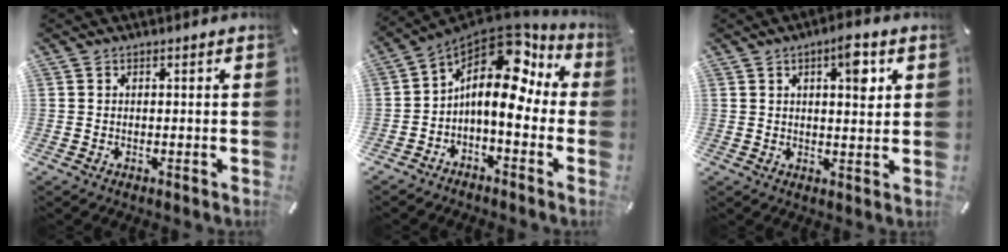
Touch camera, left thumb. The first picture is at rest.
{"total": 14.3, "force": [4.0, 7.5, 11.5], "torque": [-0.192, -0.046, 0.058]}
{"total": 7.1, "force": [2.9, 2.6, 5.9], "torque": [-0.073, -0.014, 0.040]}